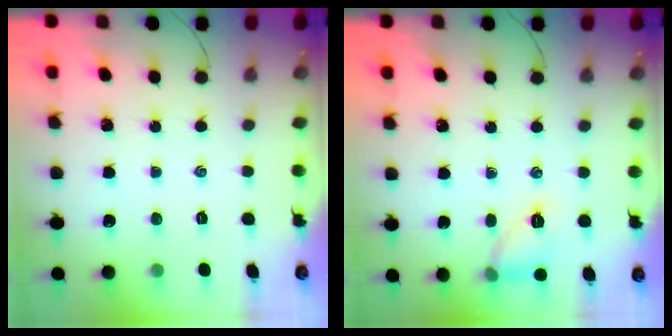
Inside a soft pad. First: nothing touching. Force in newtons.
{"total": 8.6, "press": 8.5, "slide": 0.2}